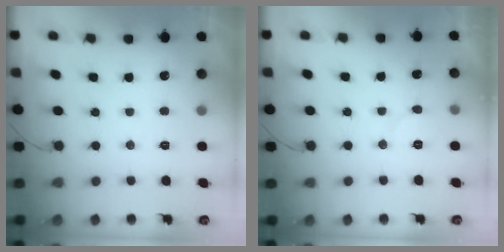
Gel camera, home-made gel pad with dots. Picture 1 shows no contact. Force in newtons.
{"total": 6.1, "press": 6.1, "slide": 0.6}